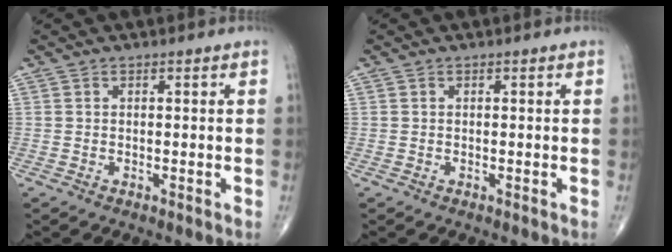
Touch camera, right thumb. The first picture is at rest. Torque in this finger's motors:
{"motor_torque": [0.07, 0.07, -0.04, 0.04, 0.01]}